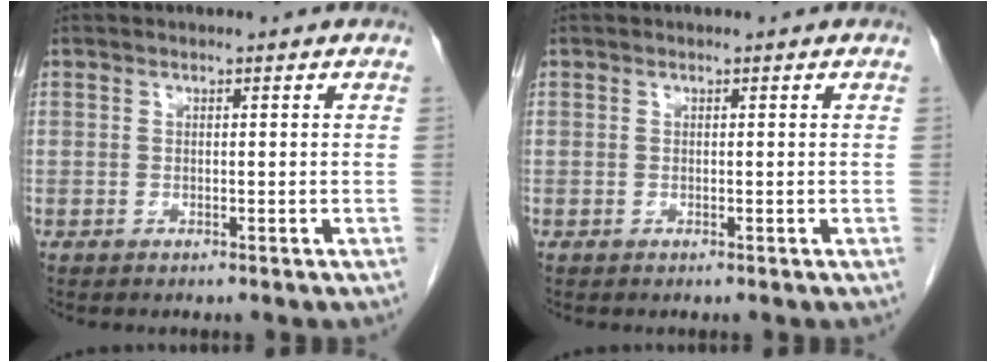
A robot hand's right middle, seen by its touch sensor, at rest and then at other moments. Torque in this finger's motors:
{"motor_torque": [0.00, 0.00, 0.00, 0.00]}